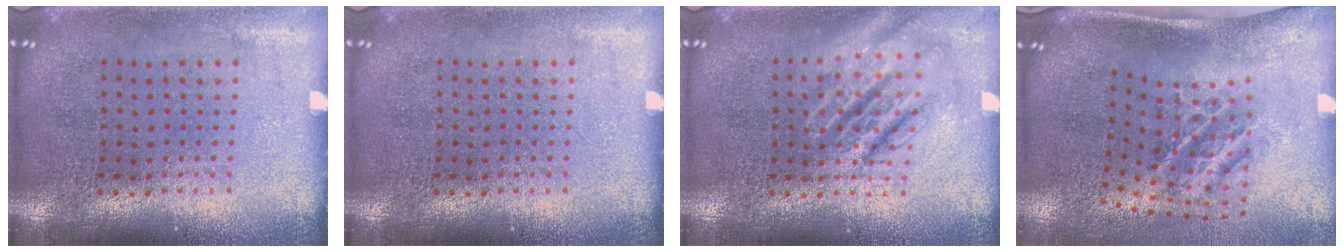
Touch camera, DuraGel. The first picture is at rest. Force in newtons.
{"total": 0.0}
{"total": 2.4, "press": 2.4, "slide": 0.3}
{"total": 1.8, "press": 1.2, "slide": 1.3}